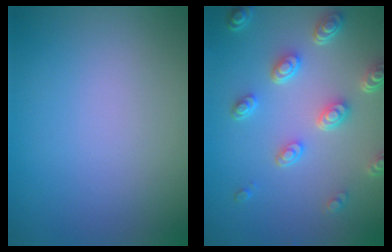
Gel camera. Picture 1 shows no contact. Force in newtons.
{"total": 5.2, "press": 3.8, "slide": 3.5}